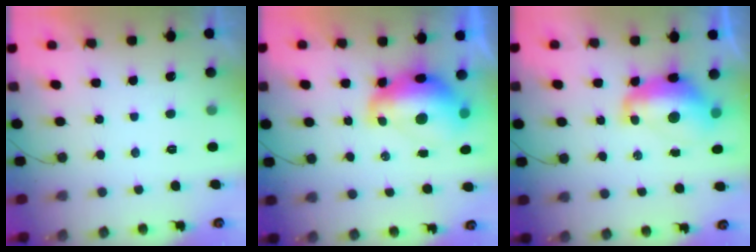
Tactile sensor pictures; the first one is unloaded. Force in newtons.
{"total": 10.5, "press": 10.4, "slide": 1.2}
{"total": 12.7, "press": 12.7, "slide": 1.1}